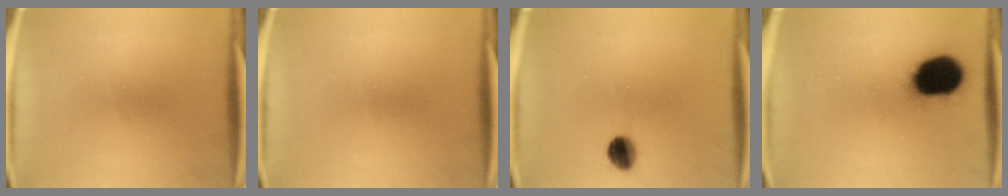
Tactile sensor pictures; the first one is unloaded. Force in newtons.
{"total": 0.0}
{"total": 5.1}
{"total": 18.1}